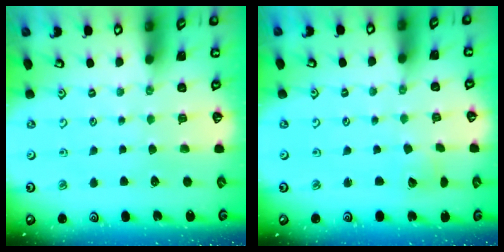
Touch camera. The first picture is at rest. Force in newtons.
{"total": 3.2, "press": 3.2, "slide": 0.4}